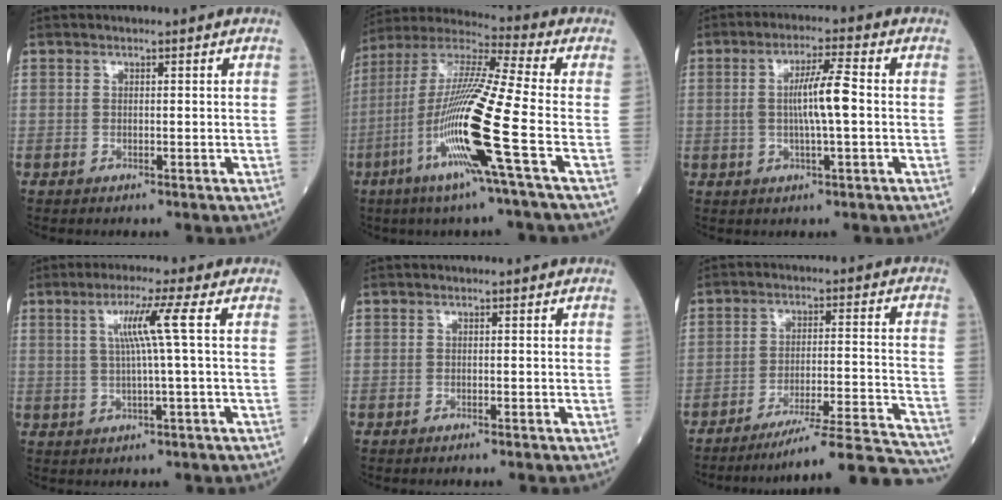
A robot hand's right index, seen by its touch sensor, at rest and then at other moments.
{"total": 18.0, "force": [-5.9, -1.1, 16.9], "torque": [-0.346, -0.019, -0.126]}
{"total": 6.6, "force": [0.0, 0.3, 6.5], "torque": [-0.120, 0.006, -0.003]}
{"total": 5.6, "force": [1.2, -1.4, 5.3], "torque": [-0.101, 0.006, 0.025]}
{"total": 1.7, "force": [-1.6, -0.1, 0.7], "torque": [-0.009, 0.000, -0.019]}
{"total": 21.2, "force": [-20.2, -0.8, 6.6], "torque": [-0.040, 0.003, -0.273]}